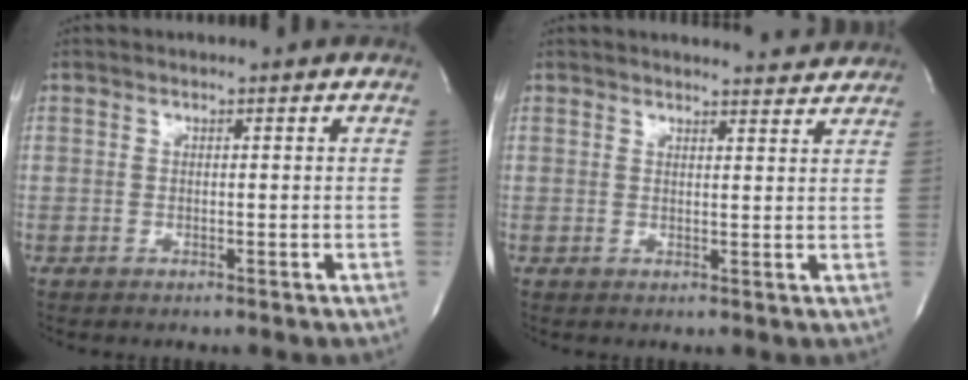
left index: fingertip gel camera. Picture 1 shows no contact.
{"total": 5.4, "force": [5.3, 0.6, 0.8], "torque": [-0.013, -0.002, 0.052]}